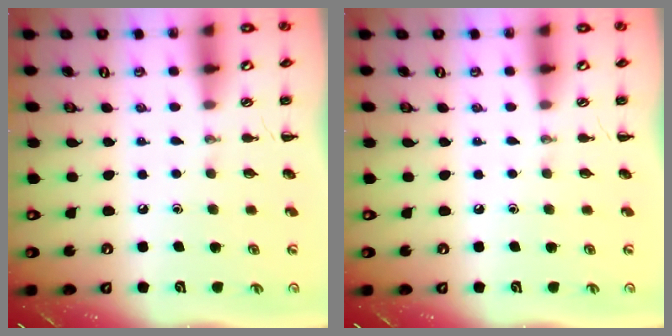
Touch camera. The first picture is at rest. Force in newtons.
{"total": 0.0}